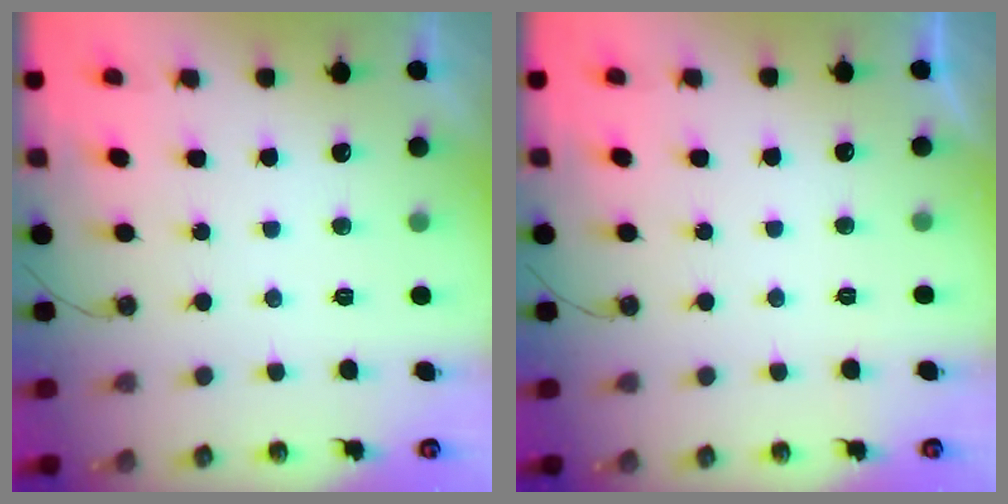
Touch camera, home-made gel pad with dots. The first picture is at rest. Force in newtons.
{"total": 0.0}